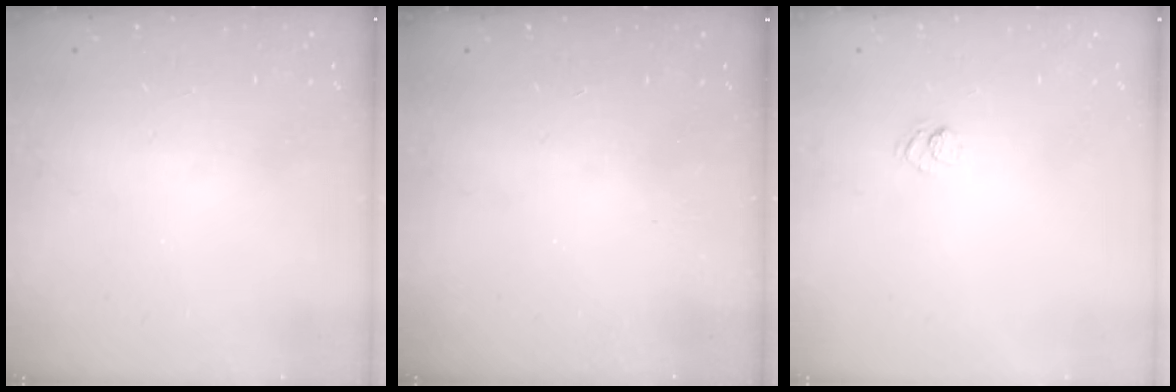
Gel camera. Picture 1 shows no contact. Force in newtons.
{"total": 2.3, "press": 2.2, "slide": 0.7}
{"total": 3.6, "press": 3.4, "slide": 1.3}